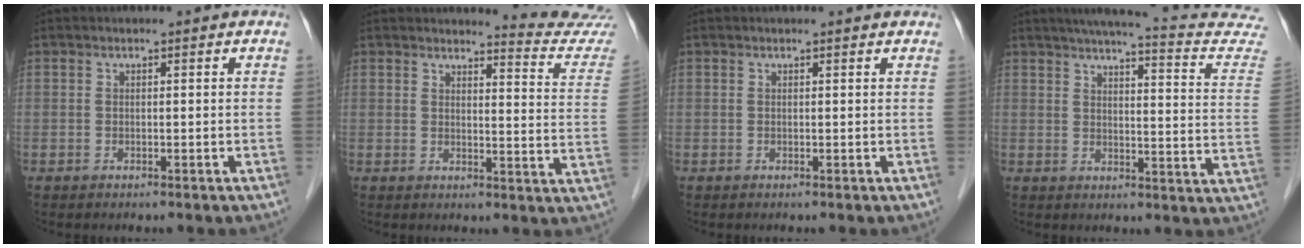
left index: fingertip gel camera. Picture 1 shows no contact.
{"total": 10.5, "force": [10.4, -1.3, -0.1], "torque": [0.000, -0.108, 0.100]}
{"total": 1.1, "force": [1.1, 0.0, 0.2], "torque": [-0.012, 0.001, 0.007]}
{"total": 19.8, "force": [18.0, 1.4, 8.2], "torque": [-0.096, -0.052, 0.194]}